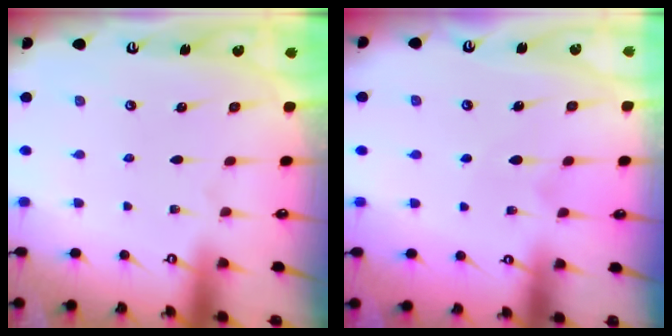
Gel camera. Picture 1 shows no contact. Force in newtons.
{"total": 4.9, "press": 4.9, "slide": 0.6}